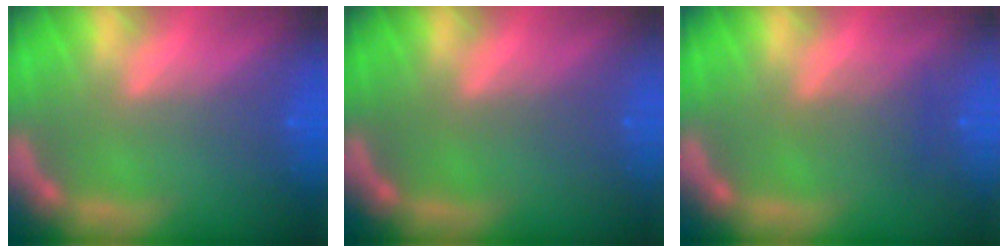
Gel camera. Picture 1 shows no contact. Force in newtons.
{"total": 0.0}
{"total": 2.0}